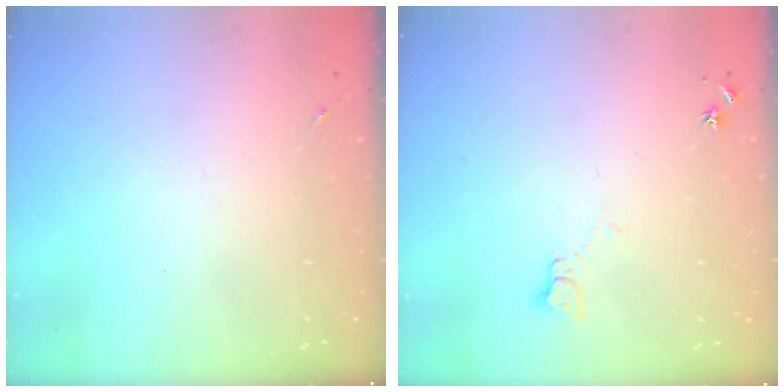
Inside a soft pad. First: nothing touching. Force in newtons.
{"total": 5.4, "press": 5.3, "slide": 0.7}